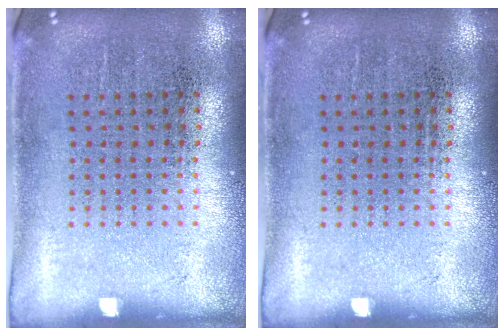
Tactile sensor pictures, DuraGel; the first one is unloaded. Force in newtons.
{"total": 0.0}